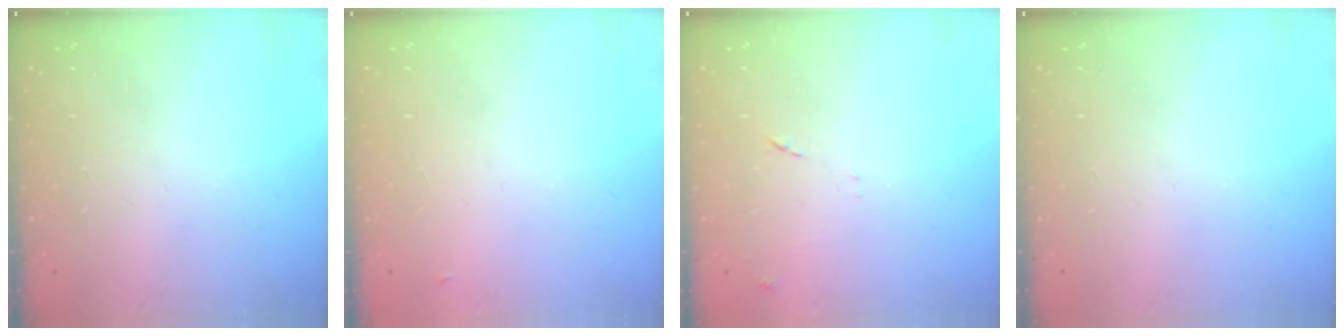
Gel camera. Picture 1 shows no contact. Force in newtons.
{"total": 2.8, "press": 2.8, "slide": 0.4}
{"total": 8.5, "press": 8.5, "slide": 0.7}
{"total": 0.0}